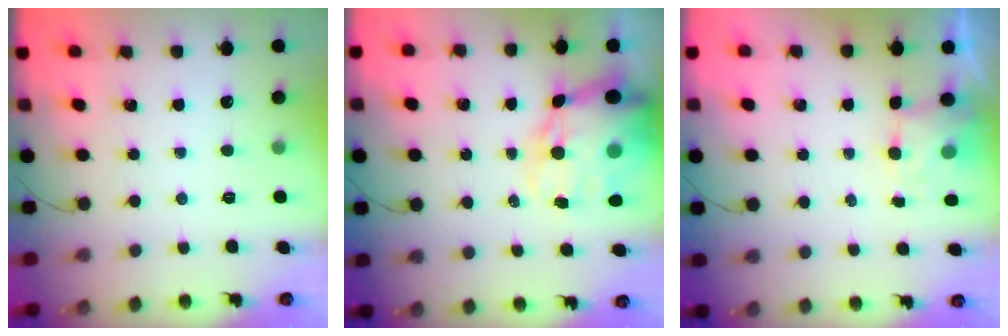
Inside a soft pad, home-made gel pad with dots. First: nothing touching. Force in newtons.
{"total": 19.2, "press": 18.7, "slide": 4.0}
{"total": 3.9, "press": 3.8, "slide": 0.9}